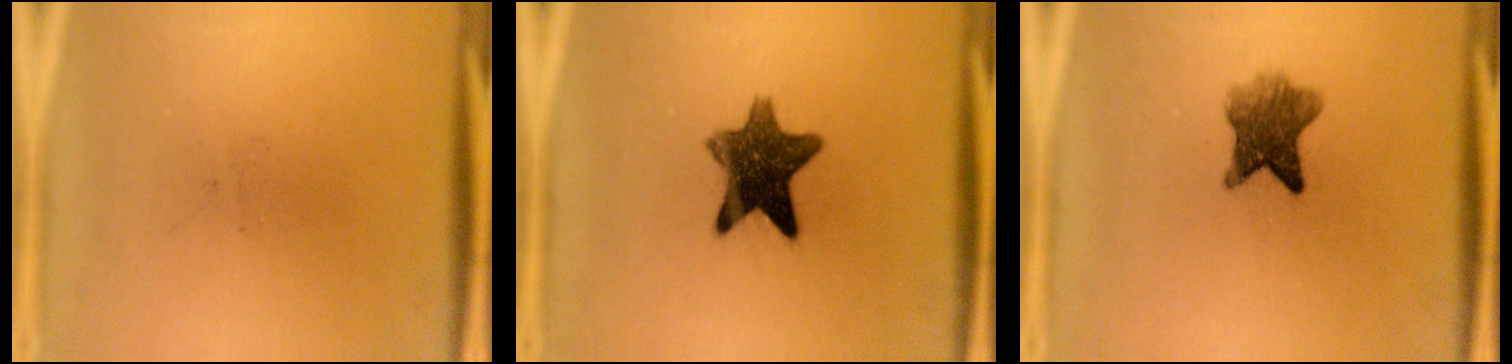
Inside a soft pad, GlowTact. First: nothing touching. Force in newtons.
{"total": 10.6}
{"total": 5.9}